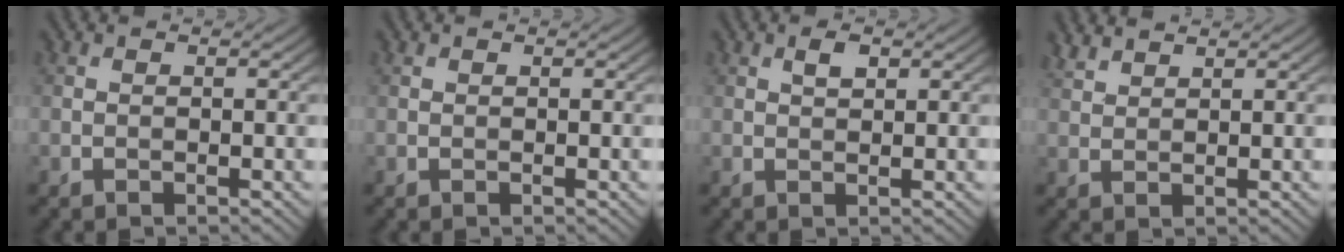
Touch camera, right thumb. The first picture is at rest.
{"total": 0.0}
{"total": 1.6, "force": [0.8, 0.8, 1.2], "torque": [-0.022, 0.001, 0.015]}
{"total": 2.4, "force": [2.2, 0.6, 0.9], "torque": [-0.024, 0.005, 0.051]}